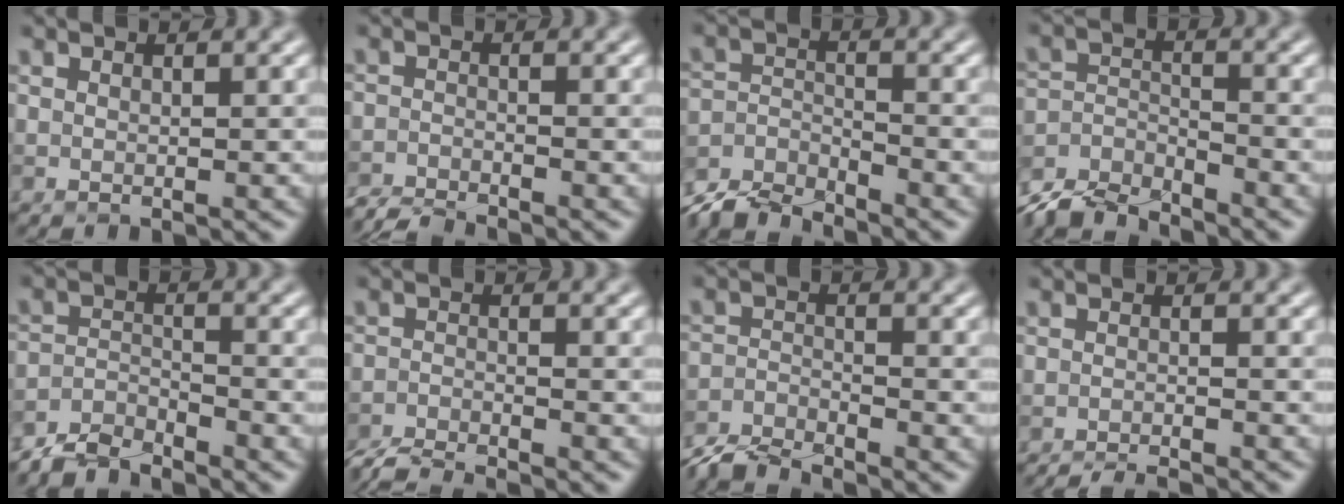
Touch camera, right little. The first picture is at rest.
{"total": 2.8, "force": [-2.7, 0.1, 0.5], "torque": [-0.013, -0.005, -0.060]}
{"total": 5.1, "force": [-4.9, 1.1, 1.3], "torque": [-0.024, -0.008, -0.103]}
{"total": 5.9, "force": [-5.6, 1.3, 1.5], "torque": [-0.028, -0.011, -0.114]}
{"total": 3.6, "force": [-3.5, 0.6, 0.7], "torque": [-0.014, -0.001, -0.077]}
{"total": 4.4, "force": [-4.2, 0.3, 1.2], "torque": [-0.029, -0.008, -0.084]}
{"total": 4.2, "force": [-4.0, 0.6, 1.1], "torque": [-0.022, -0.007, -0.087]}
{"total": 4.8, "force": [-4.5, 0.6, 1.6], "torque": [-0.024, -0.008, -0.067]}